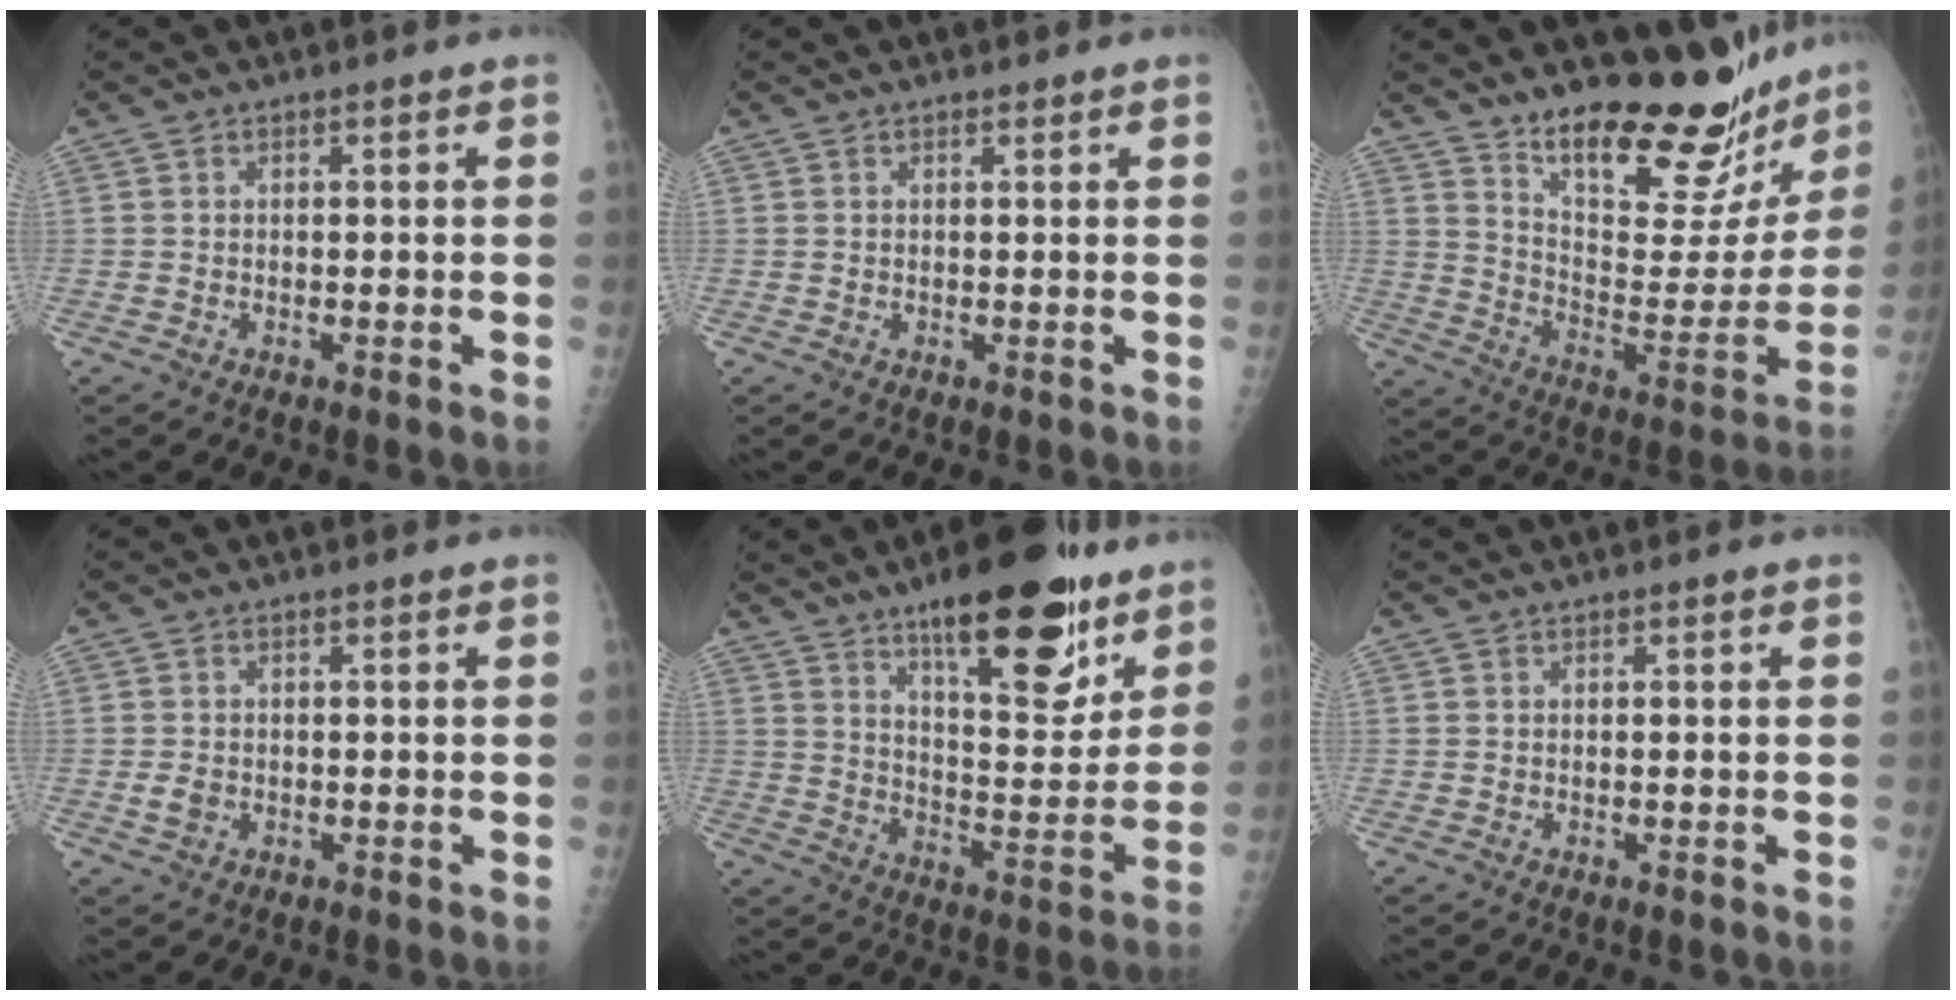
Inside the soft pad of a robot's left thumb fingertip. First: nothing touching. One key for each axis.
{"total": 0.6, "fx": 0.5, "fy": 0.2, "fz": 0.3, "tx": -0.006, "ty": -0.004, "tz": 0.008}
{"total": 23.5, "fx": 20.0, "fy": 6.3, "fz": 10.6, "tx": -0.109, "ty": -0.151, "tz": 0.292}
{"total": 2.3, "fx": -0.4, "fy": 1.8, "fz": 1.3, "tx": -0.022, "ty": 0.000, "tz": -0.005}
{"total": 21.6, "fx": 13.8, "fy": 7.5, "fz": 14.8, "tx": -0.165, "ty": -0.073, "tz": 0.213}
{"total": 0.0}